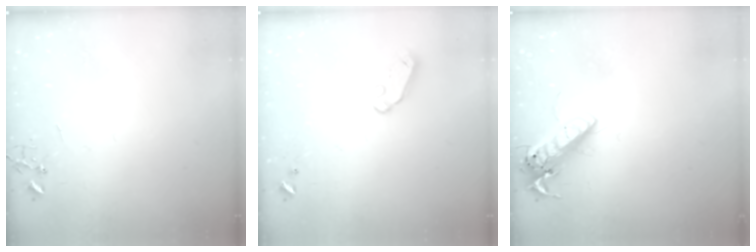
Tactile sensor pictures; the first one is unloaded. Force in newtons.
{"total": 6.2, "press": 6.2, "slide": 0.6}
{"total": 14.9, "press": 14.7, "slide": 2.8}